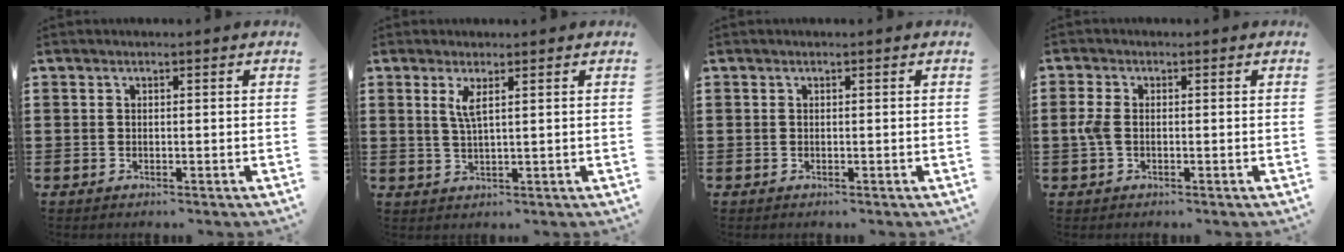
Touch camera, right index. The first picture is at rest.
{"total": 2.8, "force": [1.2, 0.3, 2.5], "torque": [-0.053, 0.000, 0.019]}
{"total": 0.0}
{"total": 2.8, "force": [-0.3, 1.5, 2.3], "torque": [-0.069, -0.004, -0.013]}